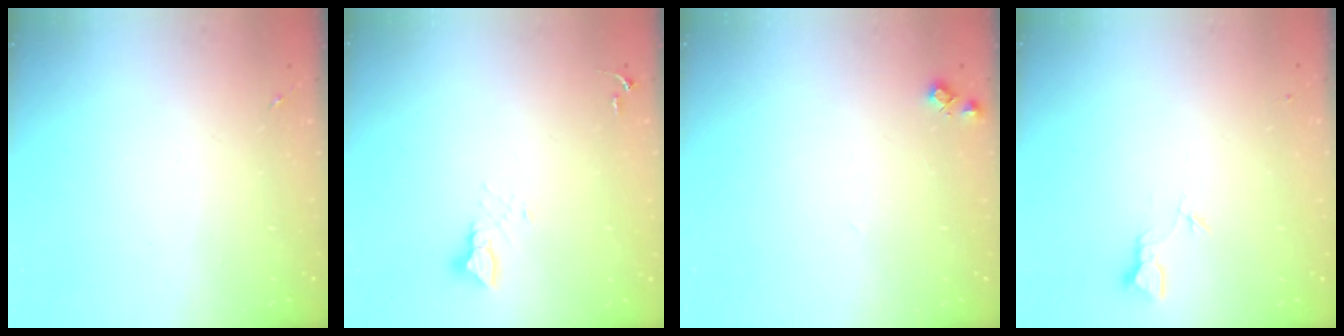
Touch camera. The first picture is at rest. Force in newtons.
{"total": 4.2, "press": 4.2, "slide": 0.2}
{"total": 6.6, "press": 6.6, "slide": 0.6}
{"total": 1.8, "press": 1.8, "slide": 0.0}